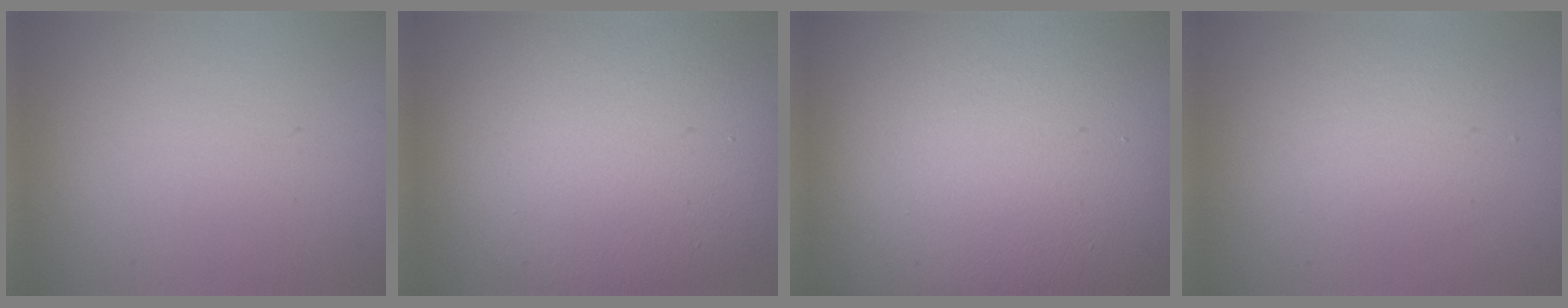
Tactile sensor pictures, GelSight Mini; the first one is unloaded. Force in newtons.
{"total": 13.7, "press": 13.7, "slide": 0.7}
{"total": 26.4, "press": 26.3, "slide": 1.2}
{"total": 2.6, "press": 2.6, "slide": 0.2}